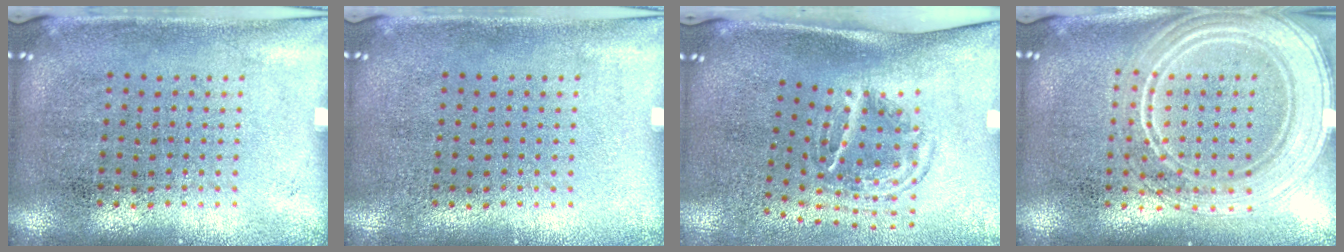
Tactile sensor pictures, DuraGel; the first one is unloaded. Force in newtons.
{"total": 0.0}
{"total": 1.8, "press": 1.1, "slide": 1.4}
{"total": 2.9, "press": 2.8, "slide": 0.4}